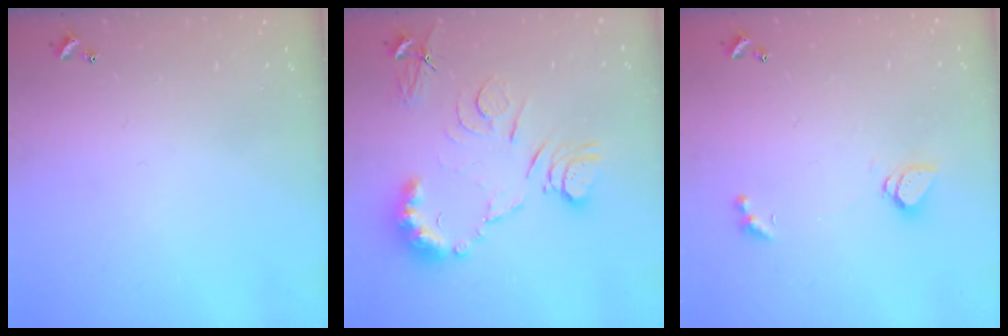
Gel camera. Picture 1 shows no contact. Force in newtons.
{"total": 11.6, "press": 11.6, "slide": 0.5}
{"total": 1.2, "press": 1.1, "slide": 0.5}